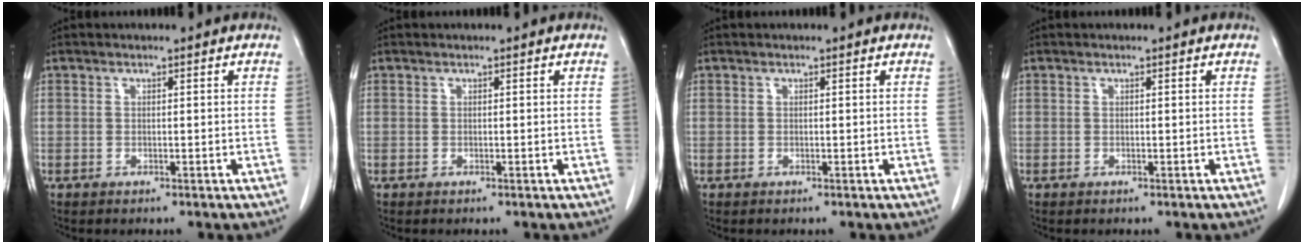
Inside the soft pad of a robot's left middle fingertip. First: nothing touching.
{"total": 0.0}
{"total": 0.0}
{"total": 0.0}